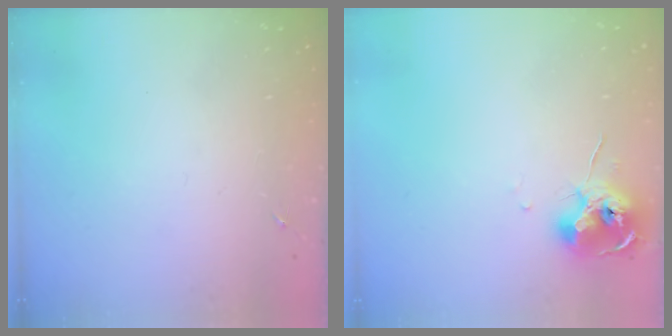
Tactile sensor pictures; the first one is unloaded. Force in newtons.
{"total": 10.5, "press": 10.4, "slide": 1.0}